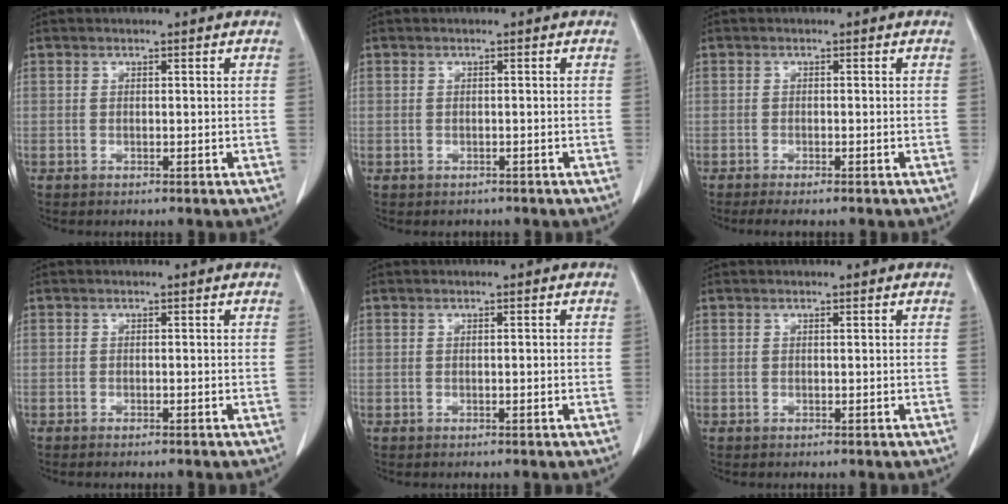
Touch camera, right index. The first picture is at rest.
{"total": 1.1, "force": [-0.7, 0.9, 0.0], "torque": [-0.007, 0.003, -0.009]}
{"total": 3.6, "force": [-3.0, 0.2, 2.0], "torque": [-0.024, -0.007, -0.041]}
{"total": 1.2, "force": [-1.0, 0.0, 0.7], "torque": [-0.012, -0.002, -0.012]}
{"total": 0.6, "force": [0.0, 0.1, 0.6], "torque": [-0.013, 0.001, 0.002]}
{"total": 0.0}